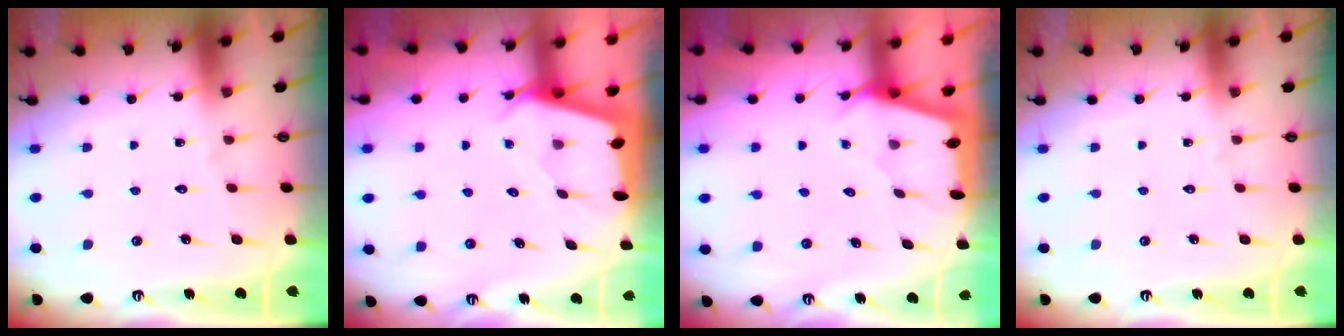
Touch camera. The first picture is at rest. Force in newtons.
{"total": 2.5, "press": 2.5, "slide": 0.2}
{"total": 2.2, "press": 2.2, "slide": 0.3}
{"total": 0.0}